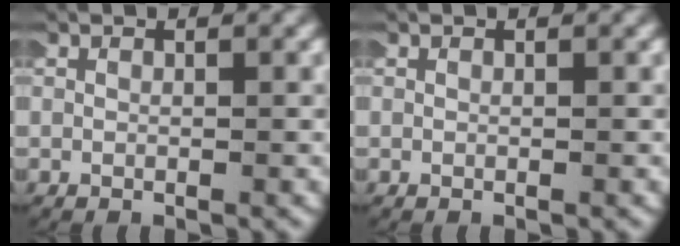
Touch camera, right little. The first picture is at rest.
{"total": 0.0}